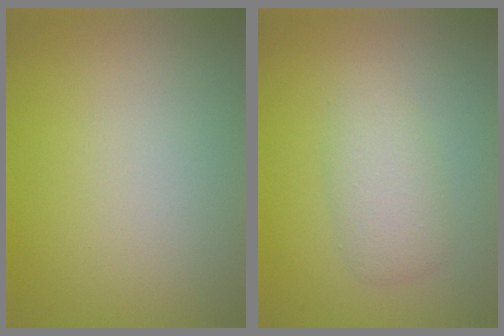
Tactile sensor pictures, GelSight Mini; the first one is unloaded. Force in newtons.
{"total": 2.6, "press": 2.6, "slide": 0.1}